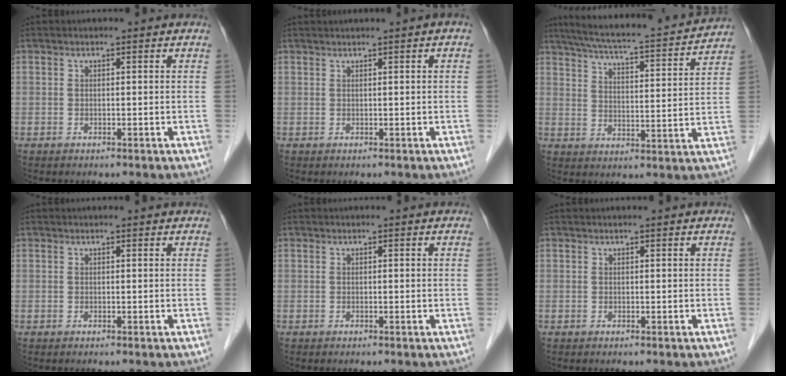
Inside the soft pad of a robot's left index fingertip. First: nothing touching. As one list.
[{"total": 1.4, "force": [0.8, -0.2, 1.1], "torque": [-0.023, 0.011, 0.018]}, {"total": 18.4, "force": [16.8, 1.0, 7.6], "torque": [-0.129, 0.006, 0.237]}, {"total": 1.3, "force": [1.2, 0.1, 0.3], "torque": [-0.011, 0.008, 0.013]}, {"total": 0.0}, {"total": 0.9, "force": [0.8, 0.0, 0.4], "torque": [-0.005, 0.010, 0.014]}]